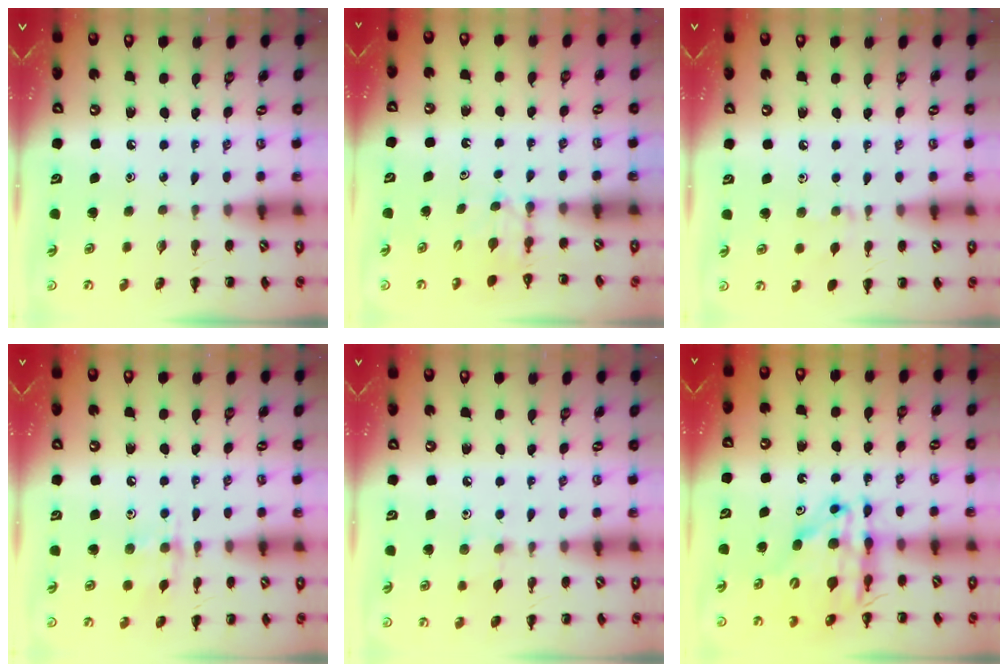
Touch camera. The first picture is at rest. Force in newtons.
{"total": 2.8, "press": 2.6, "slide": 1.1}
{"total": 3.3, "press": 3.1, "slide": 1.2}
{"total": 7.7, "press": 7.7, "slide": 0.6}
{"total": 5.9, "press": 5.6, "slide": 2.0}
{"total": 15.0, "press": 14.4, "slide": 4.1}